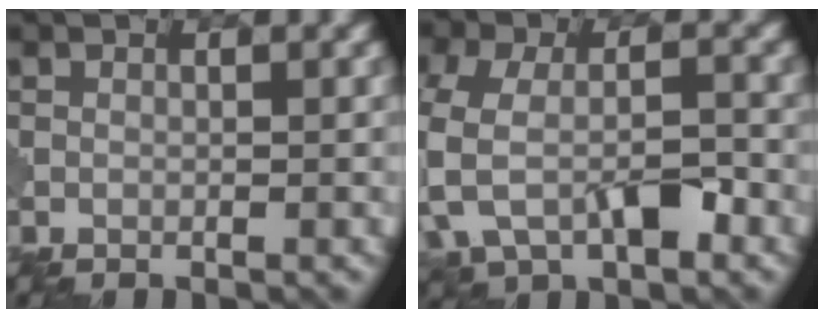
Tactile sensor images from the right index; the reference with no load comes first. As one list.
[{"total": 7.4, "force": [-2.6, 4.4, 5.4], "torque": [-0.130, -0.007, -0.053]}]